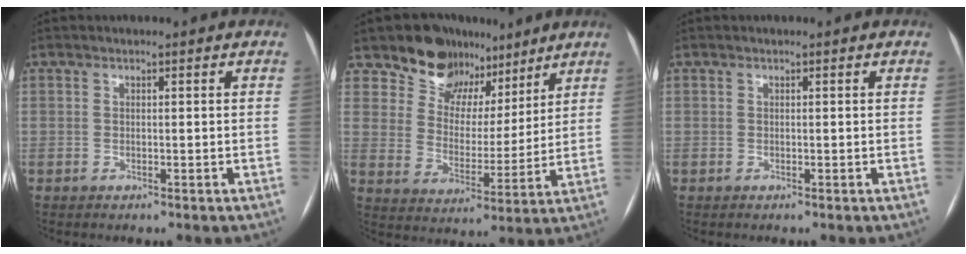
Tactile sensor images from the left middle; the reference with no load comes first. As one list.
[{"total": 11.8, "force": [8.9, 7.4, 2.1], "torque": [-0.027, 0.016, 0.142]}, {"total": 0.0}]